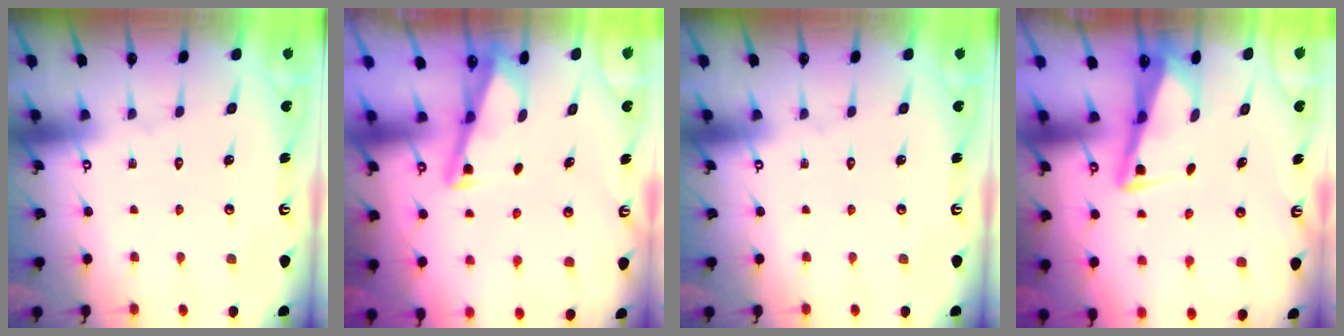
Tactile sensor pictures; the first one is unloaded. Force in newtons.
{"total": 3.0, "press": 2.9, "slide": 0.3}
{"total": 0.0}
{"total": 3.3, "press": 3.3, "slide": 0.3}